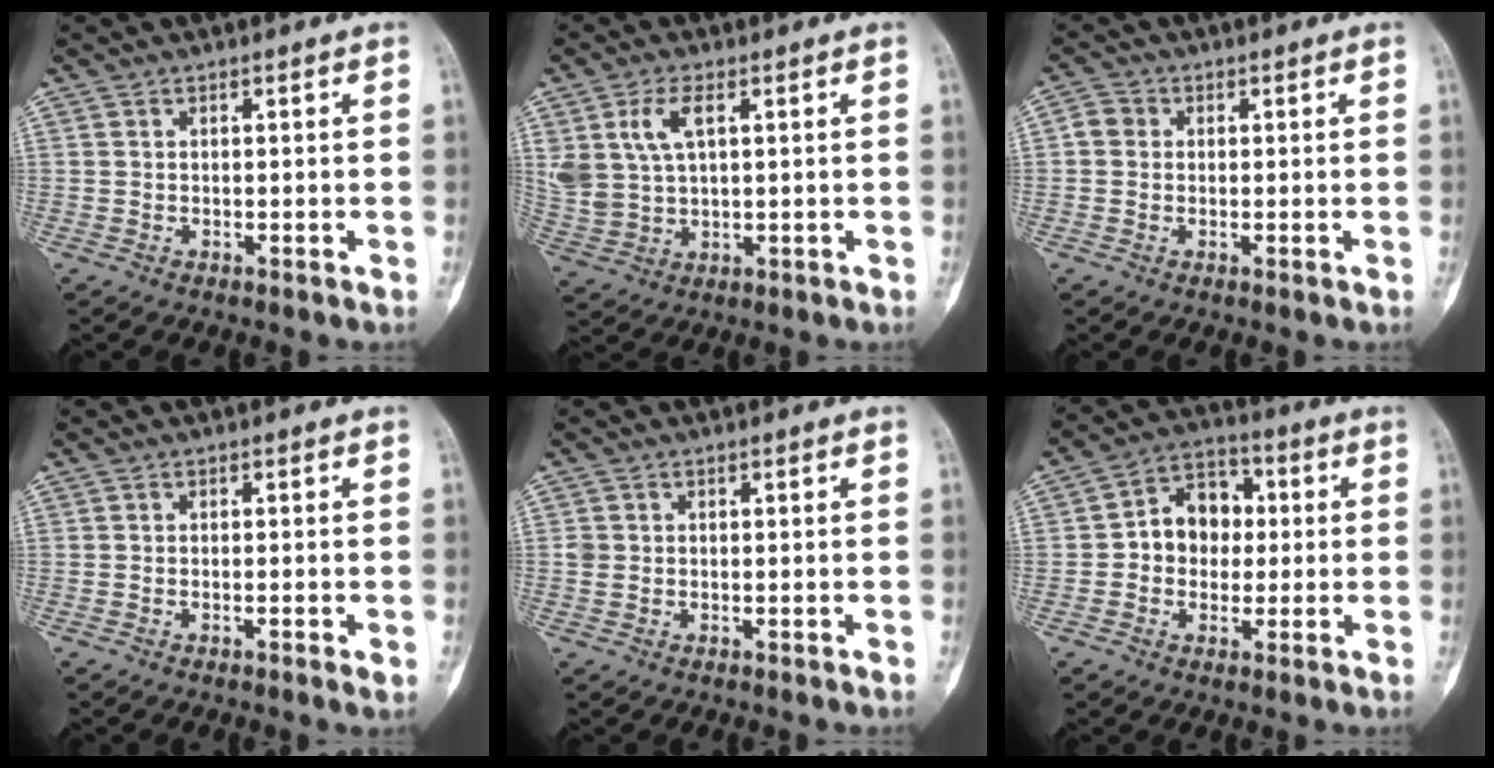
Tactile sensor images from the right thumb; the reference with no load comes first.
{"total": 7.8, "force": [2.9, 4.1, 6.0], "torque": [-0.130, -0.003, 0.067]}
{"total": 2.7, "force": [0.2, 2.4, 1.1], "torque": [-0.012, 0.006, -0.003]}
{"total": 1.4, "force": [-0.5, 0.2, 1.3], "torque": [-0.026, -0.004, -0.009]}
{"total": 1.4, "force": [0.0, 1.3, 0.5], "torque": [-0.008, 0.002, 0.004]}
{"total": 10.1, "force": [0.5, 8.0, 6.1], "torque": [-0.055, 0.026, -0.003]}